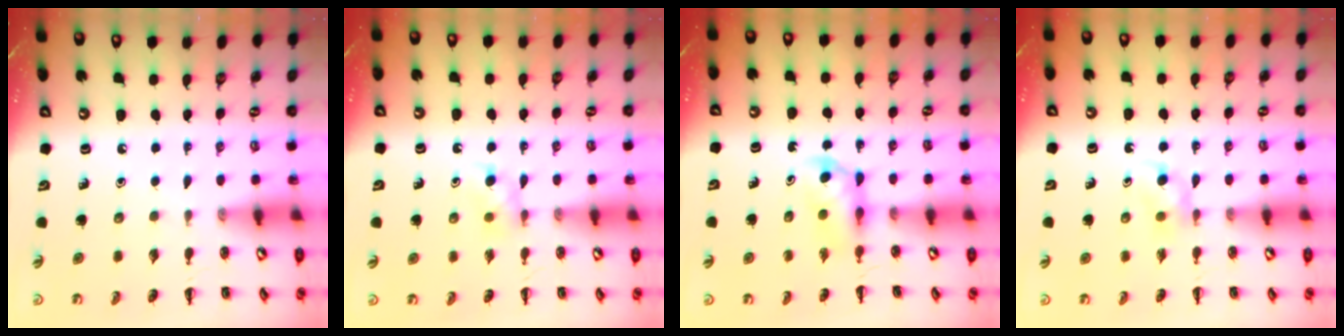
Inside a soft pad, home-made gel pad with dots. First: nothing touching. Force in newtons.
{"total": 3.9, "press": 3.7, "slide": 1.1}
{"total": 3.8, "press": 3.7, "slide": 1.0}
{"total": 2.5, "press": 2.3, "slide": 1.1}